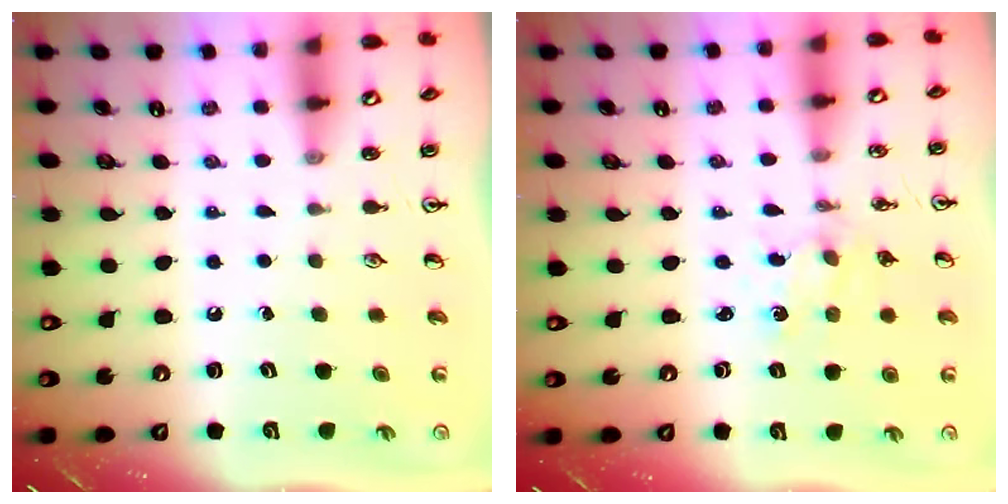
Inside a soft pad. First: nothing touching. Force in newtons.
{"total": 0.7, "press": 0.7, "slide": 0.1}